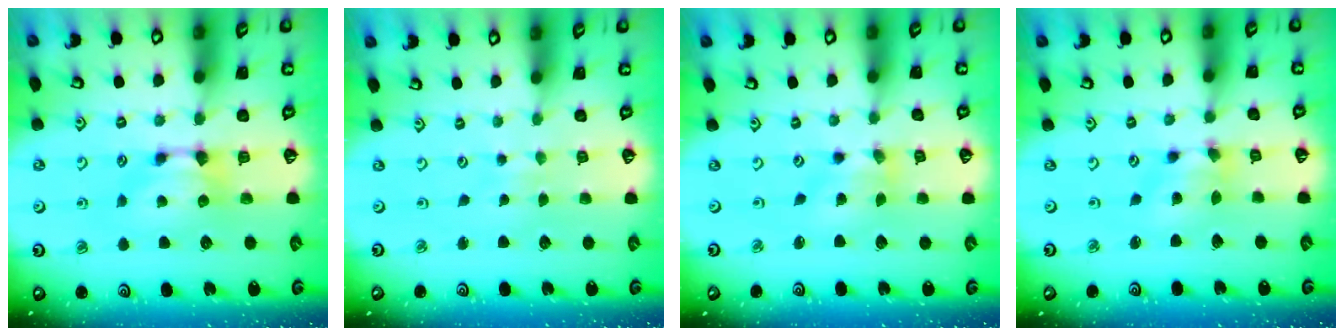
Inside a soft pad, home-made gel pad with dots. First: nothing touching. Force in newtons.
{"total": 4.5, "press": 4.5, "slide": 0.1}
{"total": 1.6, "press": 0.6, "slide": 1.5}
{"total": 3.3, "press": 2.8, "slide": 1.6}